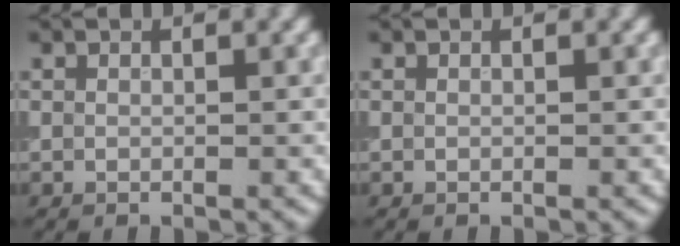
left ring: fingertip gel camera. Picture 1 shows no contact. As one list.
[{"total": 0.0}]